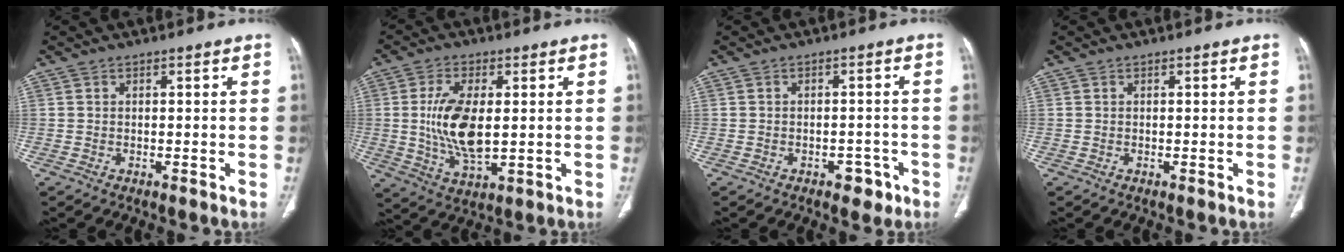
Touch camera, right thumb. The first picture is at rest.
{"total": 11.5, "force": [0.6, 5.4, 10.2], "torque": [-0.204, -0.014, 0.020]}
{"total": 3.5, "force": [-2.0, 2.3, 1.8], "torque": [-0.007, 0.014, -0.022]}
{"total": 0.0}